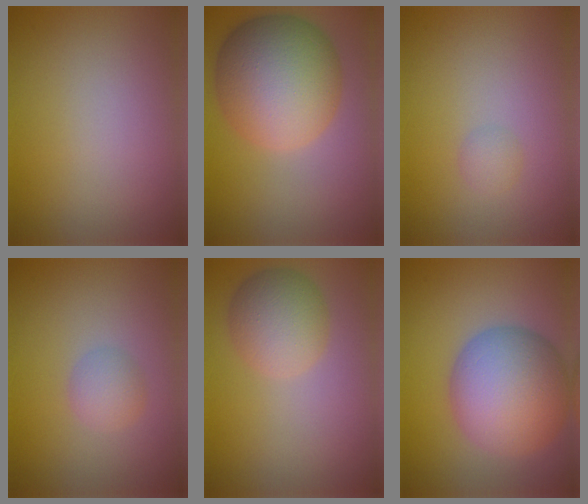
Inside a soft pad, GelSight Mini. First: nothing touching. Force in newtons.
{"total": 10.8, "press": 10.8, "slide": 0.3}
{"total": 1.0, "press": 1.0, "slide": 0.1}
{"total": 1.7, "press": 1.7, "slide": 0.1}
{"total": 4.1, "press": 4.1, "slide": 0.2}
{"total": 9.8, "press": 9.8, "slide": 0.5}